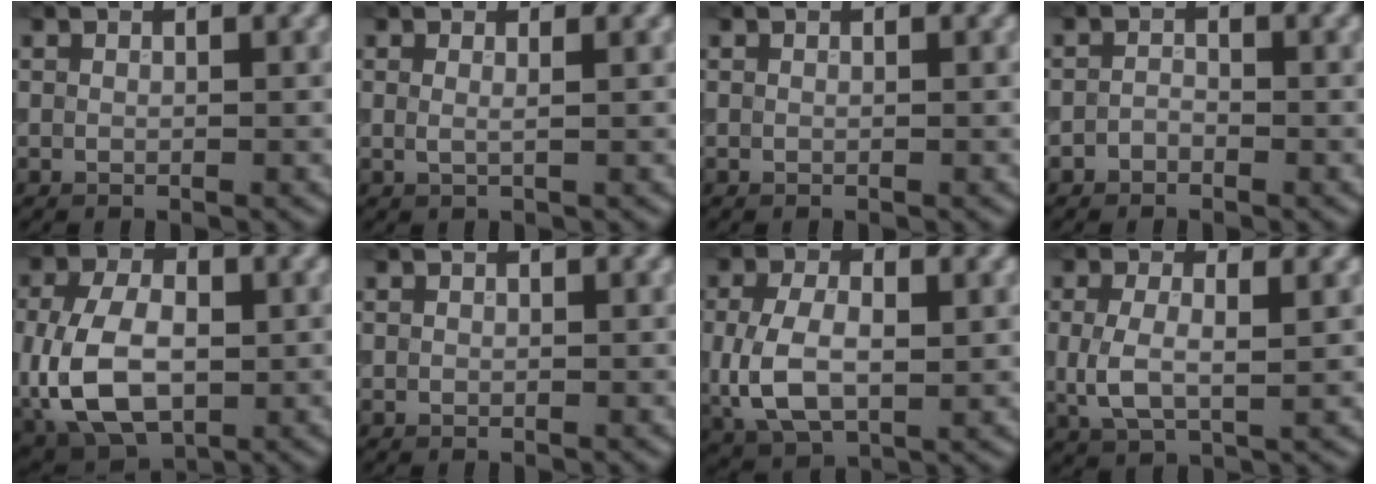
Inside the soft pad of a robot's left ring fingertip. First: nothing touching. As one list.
[{"total": 1.1, "force": [0.3, 0.4, 0.9], "torque": [-0.012, -0.006, 0.000]}, {"total": 0.0}, {"total": 1.0, "force": [-0.7, 0.6, 0.3], "torque": [-0.004, 0.001, -0.015]}, {"total": 9.2, "force": [-1.3, 6.0, 6.8], "torque": [-0.153, -0.004, -0.026]}, {"total": 0.0}, {"total": 6.5, "force": [-0.2, 3.9, 5.2], "torque": [-0.118, -0.005, -0.004]}, {"total": 3.9, "force": [0.2, 1.8, 3.5], "torque": [-0.078, 0.000, 0.002]}]